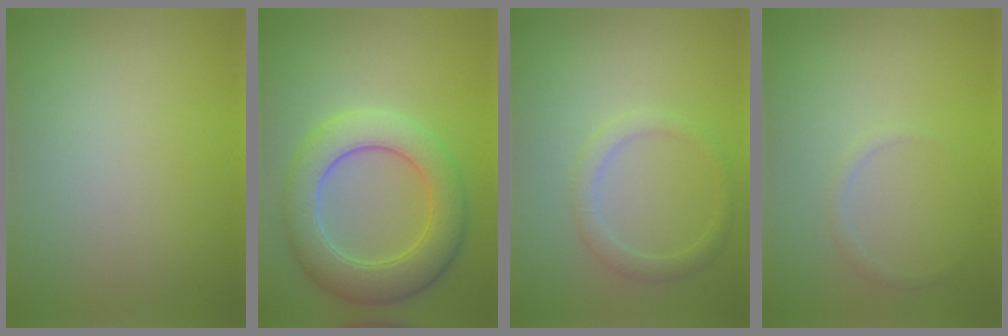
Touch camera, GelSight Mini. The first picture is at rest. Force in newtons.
{"total": 6.5, "press": 6.5, "slide": 0.2}
{"total": 1.9, "press": 1.9, "slide": 0.2}
{"total": 0.7, "press": 0.7, "slide": 0.1}